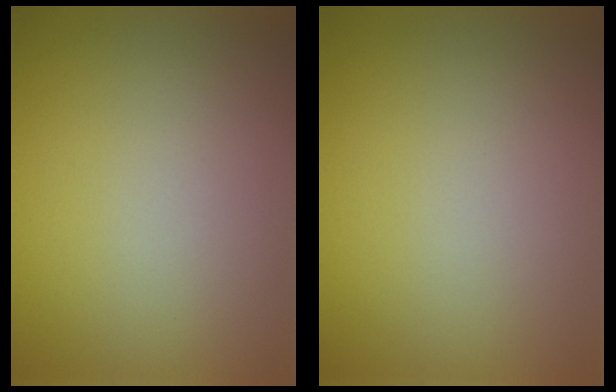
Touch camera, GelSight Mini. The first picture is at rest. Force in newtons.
{"total": 0.0}